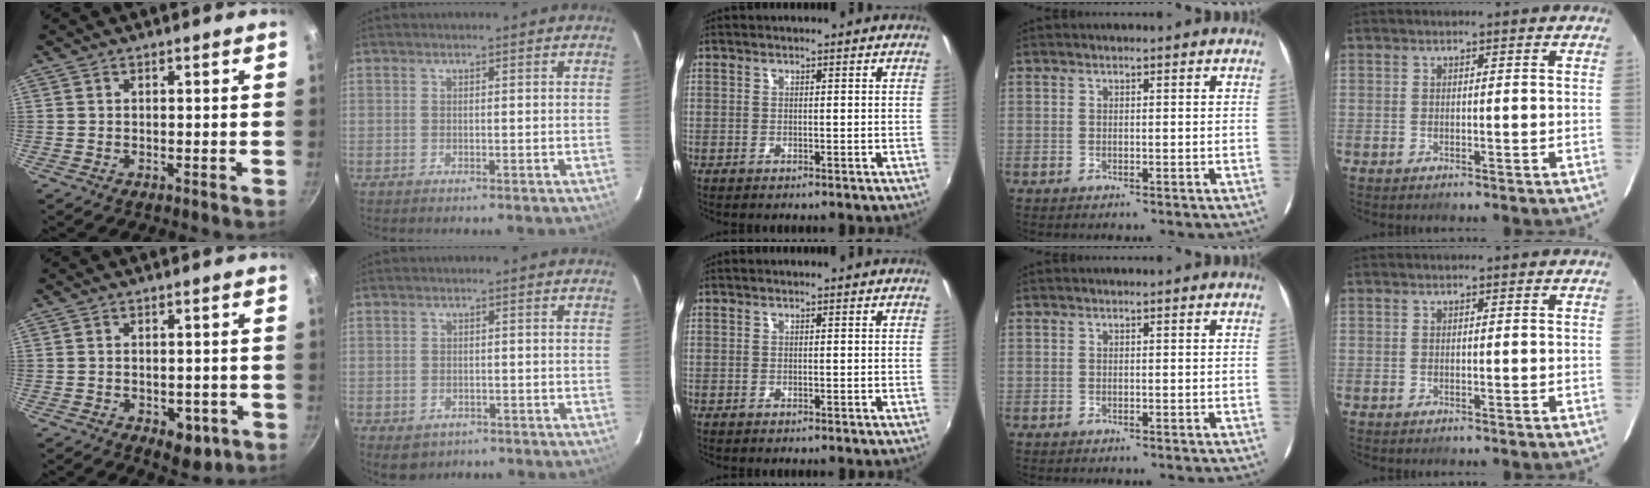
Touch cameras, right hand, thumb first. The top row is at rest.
{"thumb": {"total": 5.8, "force": [-2.2, 3.4, 4.1], "torque": [-0.028, 0.009, -0.020]}, "index": {"total": 3.7, "force": [-1.9, 2.9, 1.3], "torque": [-0.030, -0.005, -0.020]}}